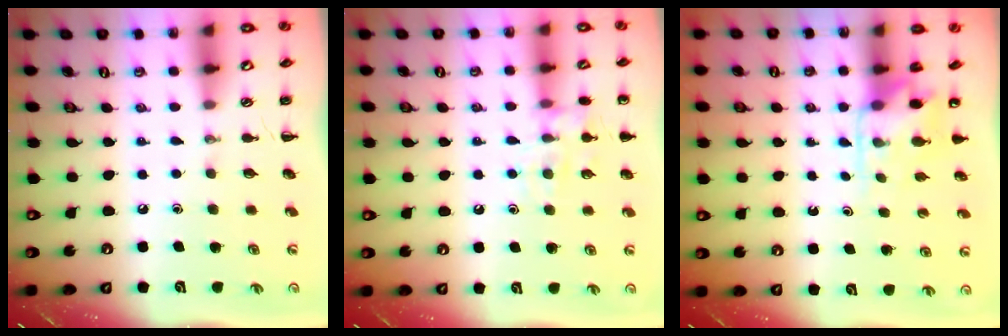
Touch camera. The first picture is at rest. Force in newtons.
{"total": 10.0, "press": 10.0, "slide": 0.9}
{"total": 5.7, "press": 5.6, "slide": 0.9}